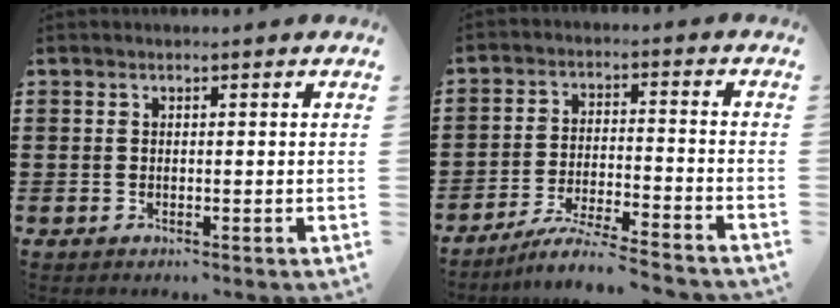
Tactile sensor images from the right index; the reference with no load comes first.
{"total": 5.9, "force": [-5.5, -0.2, 2.1], "torque": [-0.047, -0.011, -0.108]}